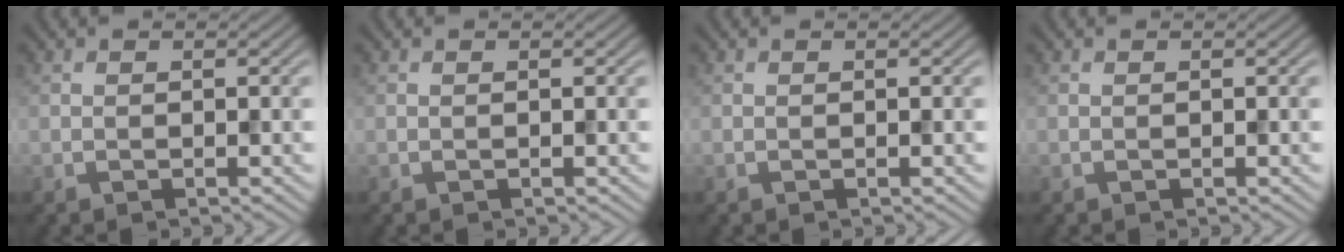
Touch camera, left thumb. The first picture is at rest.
{"total": 0.0}
{"total": 0.0}
{"total": 0.0}